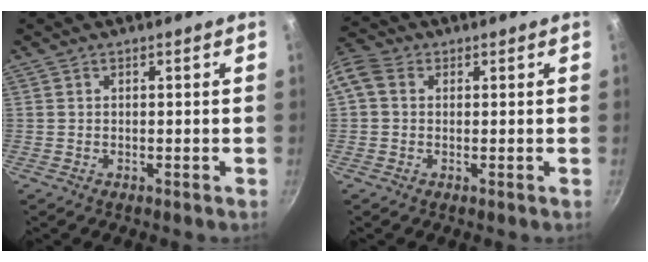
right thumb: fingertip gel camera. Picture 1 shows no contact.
{"total": 6.8, "force": [1.3, 5.5, 3.8], "torque": [-0.092, 0.023, 0.010]}